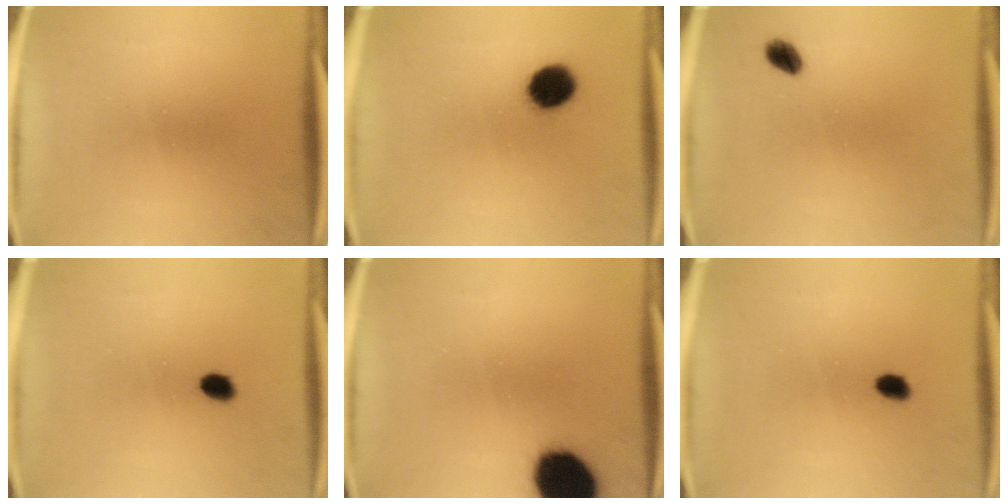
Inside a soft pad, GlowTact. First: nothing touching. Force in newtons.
{"total": 7.9}
{"total": 2.8}
{"total": 2.6}
{"total": 16.2}
{"total": 1.8}